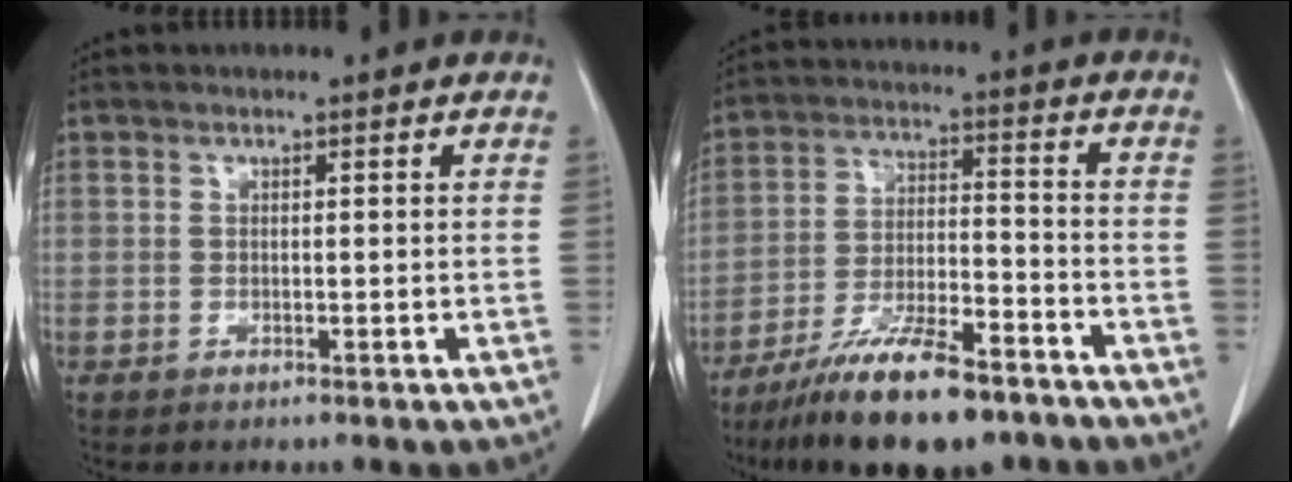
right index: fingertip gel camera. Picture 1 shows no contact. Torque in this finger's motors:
{"motor_torque": [1.08, -1.05, 0.34, 0.16]}